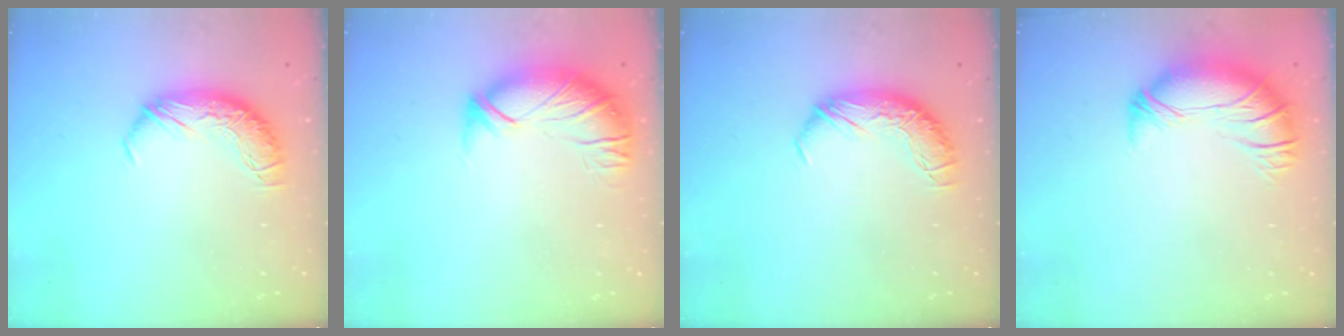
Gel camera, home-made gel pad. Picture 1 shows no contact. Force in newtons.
{"total": 2.9, "press": 1.4, "slide": 2.6}
{"total": 0.0}
{"total": 2.7, "press": 0.9, "slide": 2.6}